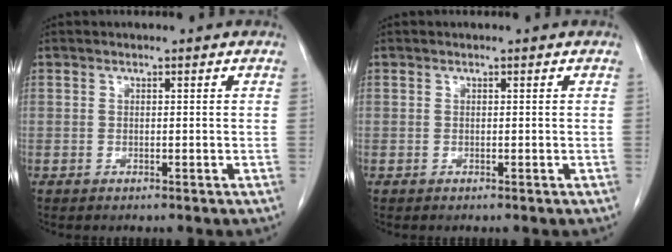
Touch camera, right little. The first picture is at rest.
{"total": 0.0}